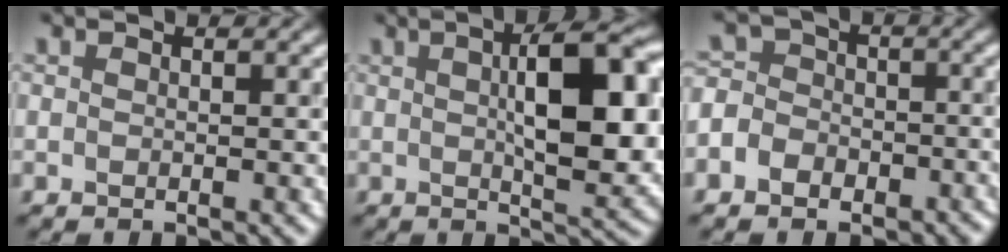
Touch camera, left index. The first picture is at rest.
{"total": 9.9, "force": [1.5, 3.2, 9.3], "torque": [-0.129, 0.005, 0.023]}
{"total": 7.1, "force": [-3.7, 5.7, 1.9], "torque": [-0.012, 0.001, -0.082]}